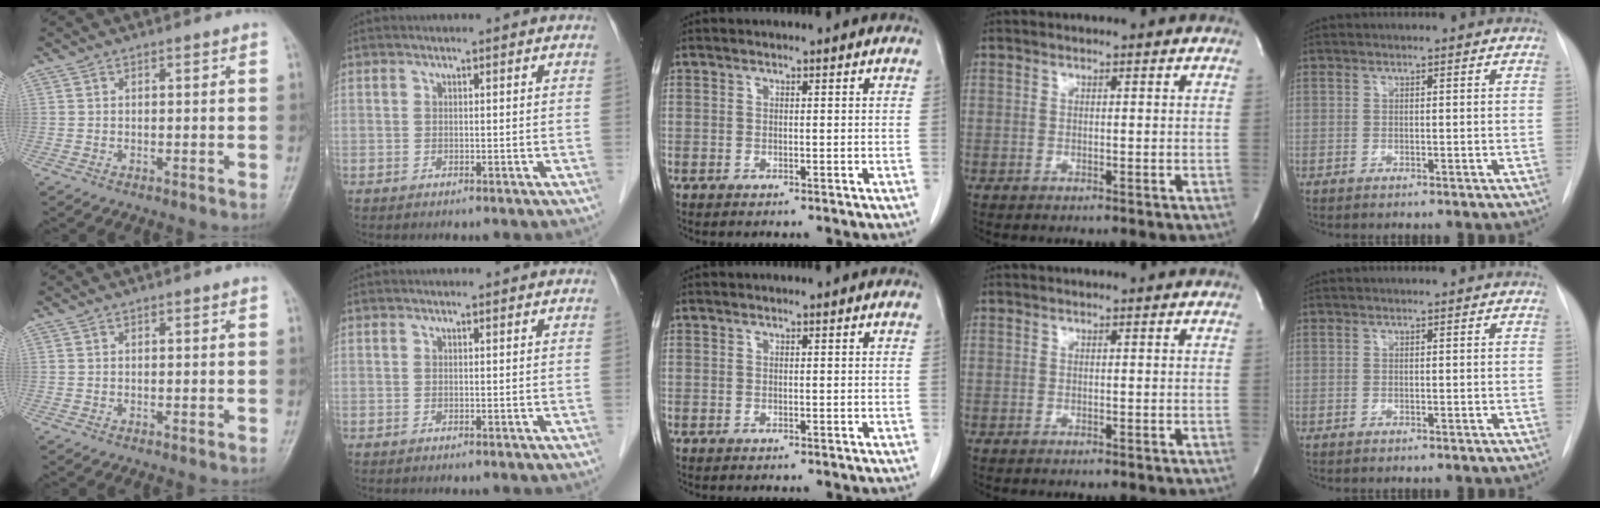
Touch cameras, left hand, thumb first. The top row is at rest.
{}